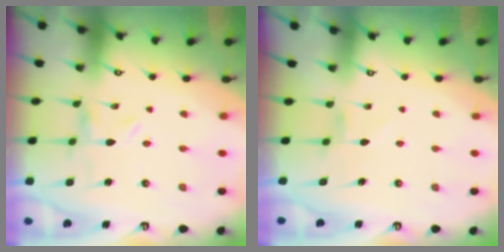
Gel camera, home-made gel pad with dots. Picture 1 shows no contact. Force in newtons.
{"total": 3.9, "press": 3.8, "slide": 0.5}